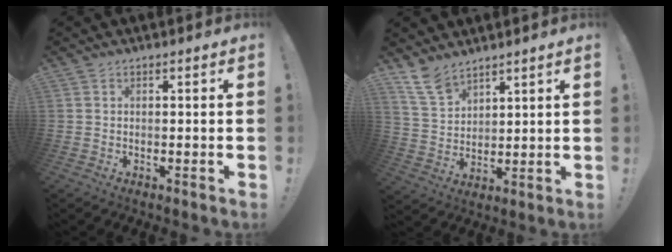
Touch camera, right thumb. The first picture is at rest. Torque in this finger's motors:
{"motor_torque": [0.18, 0.06, -0.25, 0.30, -0.03]}